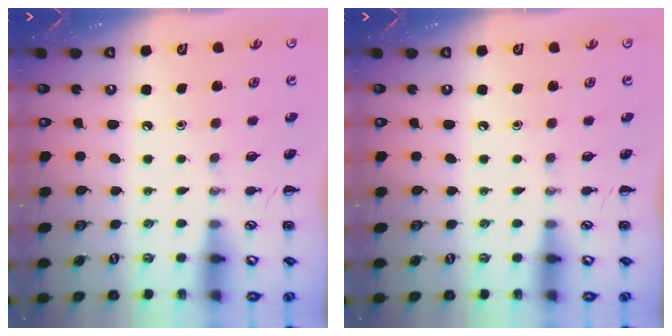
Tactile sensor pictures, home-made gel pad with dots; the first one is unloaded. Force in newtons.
{"total": 0.0}